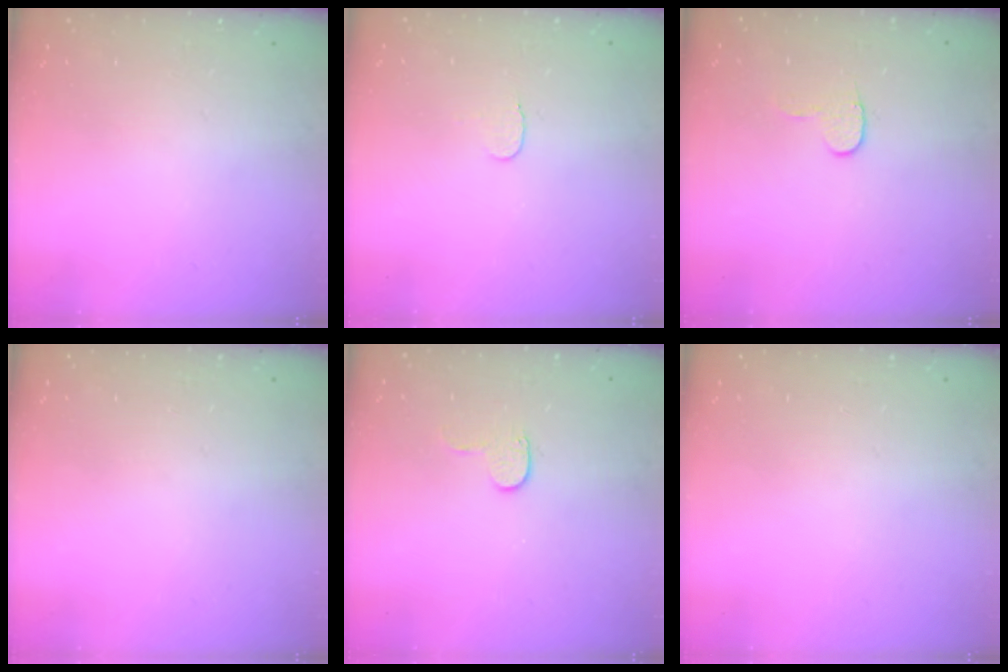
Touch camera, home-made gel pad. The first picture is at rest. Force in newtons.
{"total": 3.6, "press": 3.6, "slide": 0.4}
{"total": 5.7, "press": 5.7, "slide": 0.5}
{"total": 0.0}
{"total": 4.1, "press": 4.1, "slide": 0.4}
{"total": 0.0}